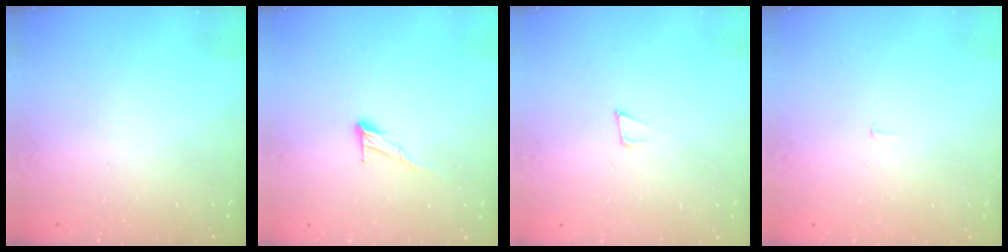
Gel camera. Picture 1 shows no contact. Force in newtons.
{"total": 6.9, "press": 6.8, "slide": 0.4}
{"total": 4.3, "press": 4.2, "slide": 1.0}
{"total": 2.2, "press": 2.2, "slide": 0.1}